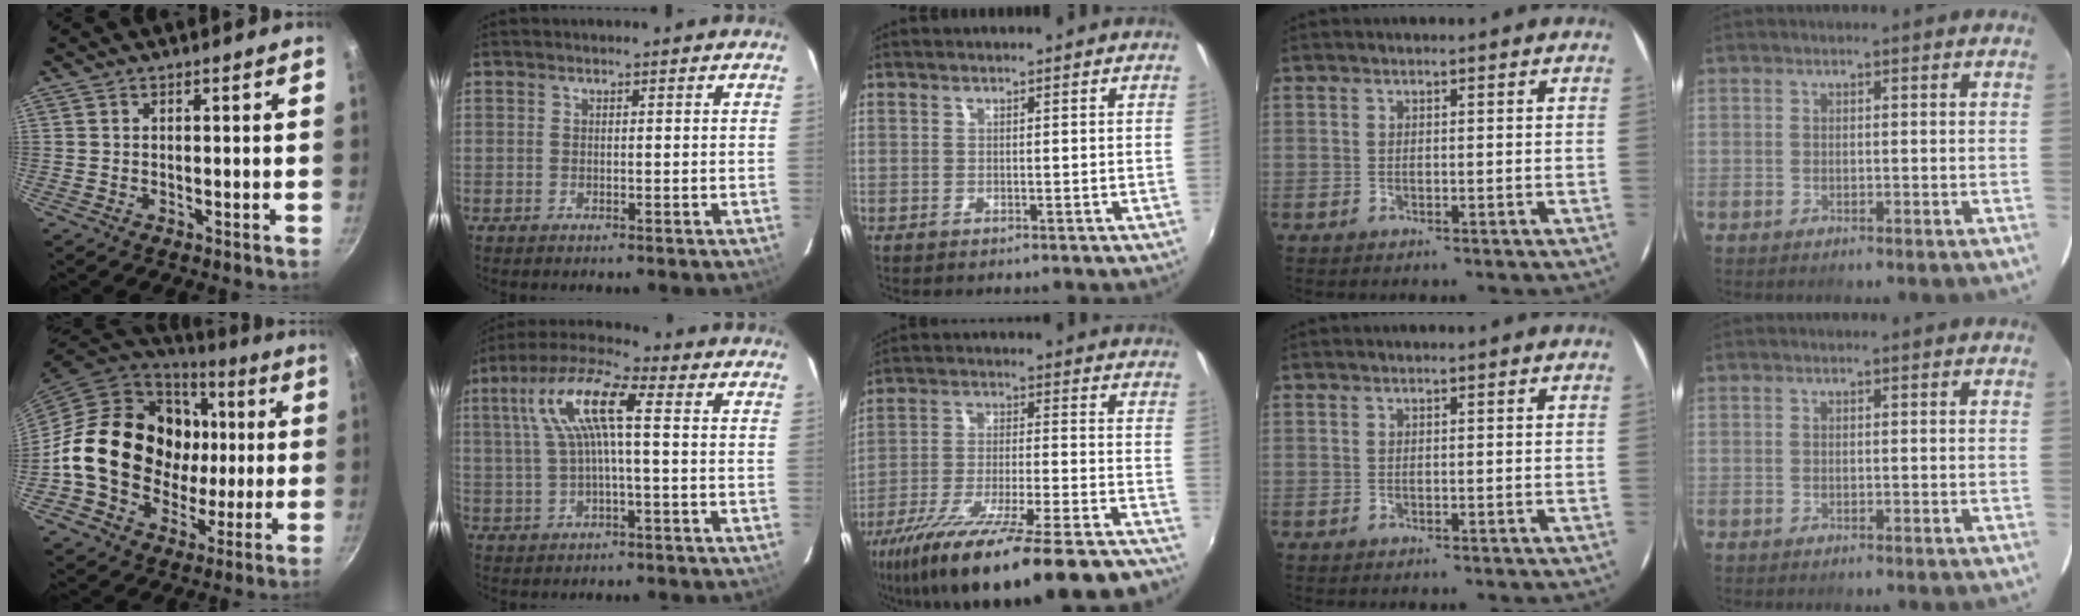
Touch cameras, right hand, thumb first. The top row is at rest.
{"thumb": {"total": 24.0, "force": [1.7, 19.3, 14.2], "torque": [-0.217, 0.022, 0.042]}, "index": {"total": 10.5, "force": [1.7, 2.3, 10.1], "torque": [-0.198, 0.023, 0.031]}, "middle": {"total": 29.0, "force": [-24.1, 4.0, 15.6], "torque": [-0.267, -0.081, -0.354]}}